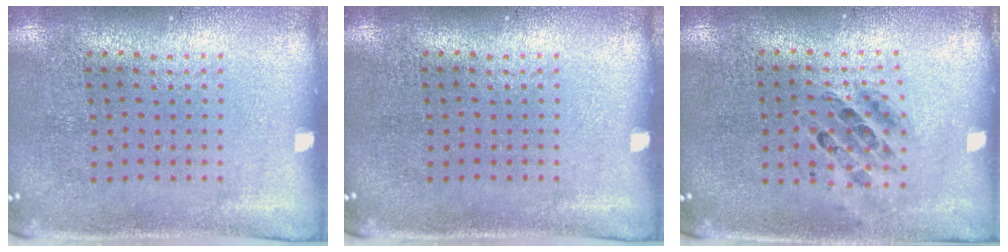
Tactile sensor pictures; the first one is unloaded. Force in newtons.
{"total": 0.0}
{"total": 0.6, "press": 0.6, "slide": 0.1}